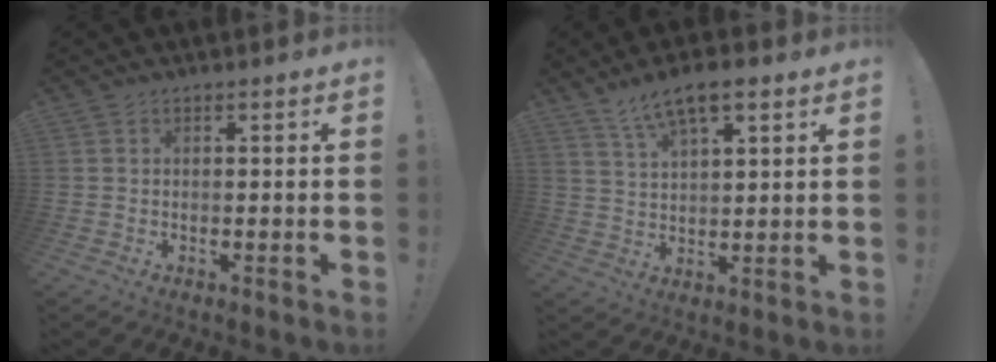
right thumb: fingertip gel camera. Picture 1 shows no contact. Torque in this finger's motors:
{"motor_torque": [0.03, 0.04, 0.26, 0.16, 0.00]}